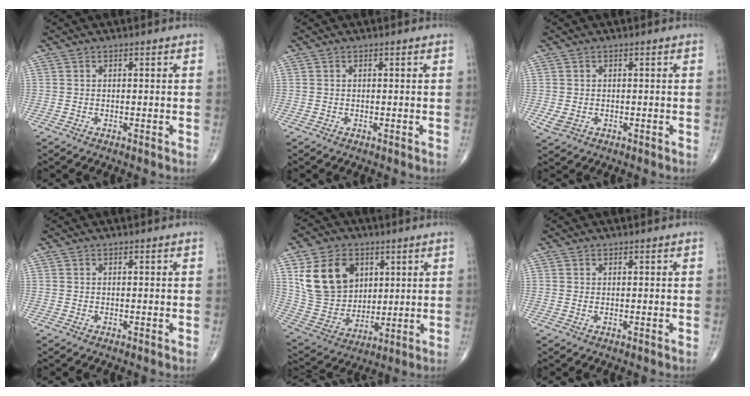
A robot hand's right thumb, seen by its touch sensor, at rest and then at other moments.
{"total": 0.0}
{"total": 2.2, "force": [-0.4, 1.7, 1.4], "torque": [-0.031, -0.002, -0.001]}
{"total": 0.0}
{"total": 16.9, "force": [5.9, 12.8, 9.4], "torque": [-0.146, -0.018, 0.125]}
{"total": 0.0}